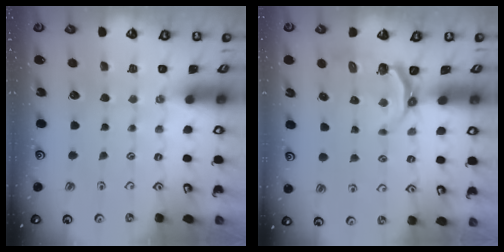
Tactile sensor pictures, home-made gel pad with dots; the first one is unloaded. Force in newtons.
{"total": 5.2, "press": 4.3, "slide": 2.9}